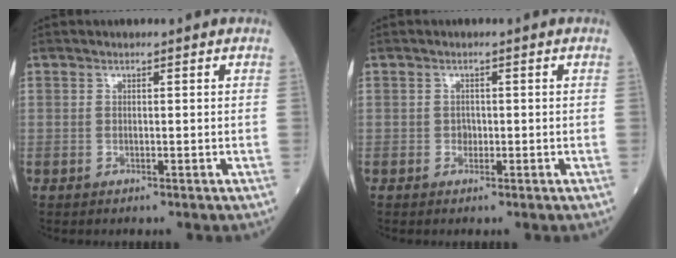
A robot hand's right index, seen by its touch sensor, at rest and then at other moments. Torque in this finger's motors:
{"motor_torque": [0.23, -0.15, 0.07, 0.03]}